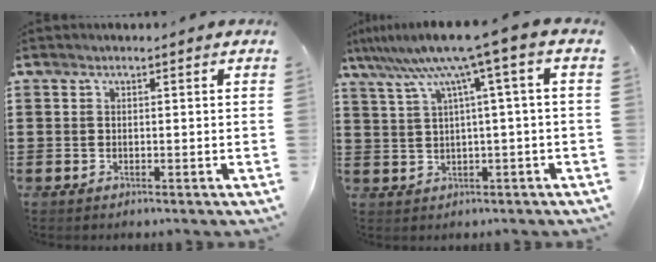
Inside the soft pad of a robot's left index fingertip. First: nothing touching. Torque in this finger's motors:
{"motor_torque": [1.84, -0.30, 1.05, 0.21]}